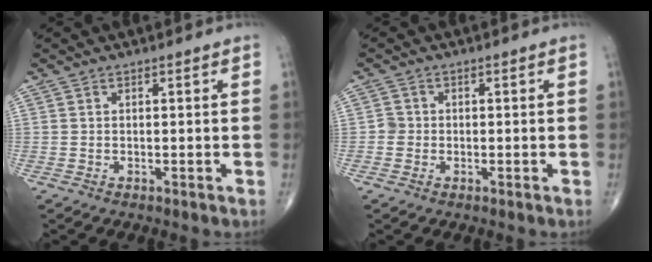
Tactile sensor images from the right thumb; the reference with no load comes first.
{"total": 1.7, "force": [-0.4, 1.6, 0.3], "torque": [0.007, 0.007, -0.011]}